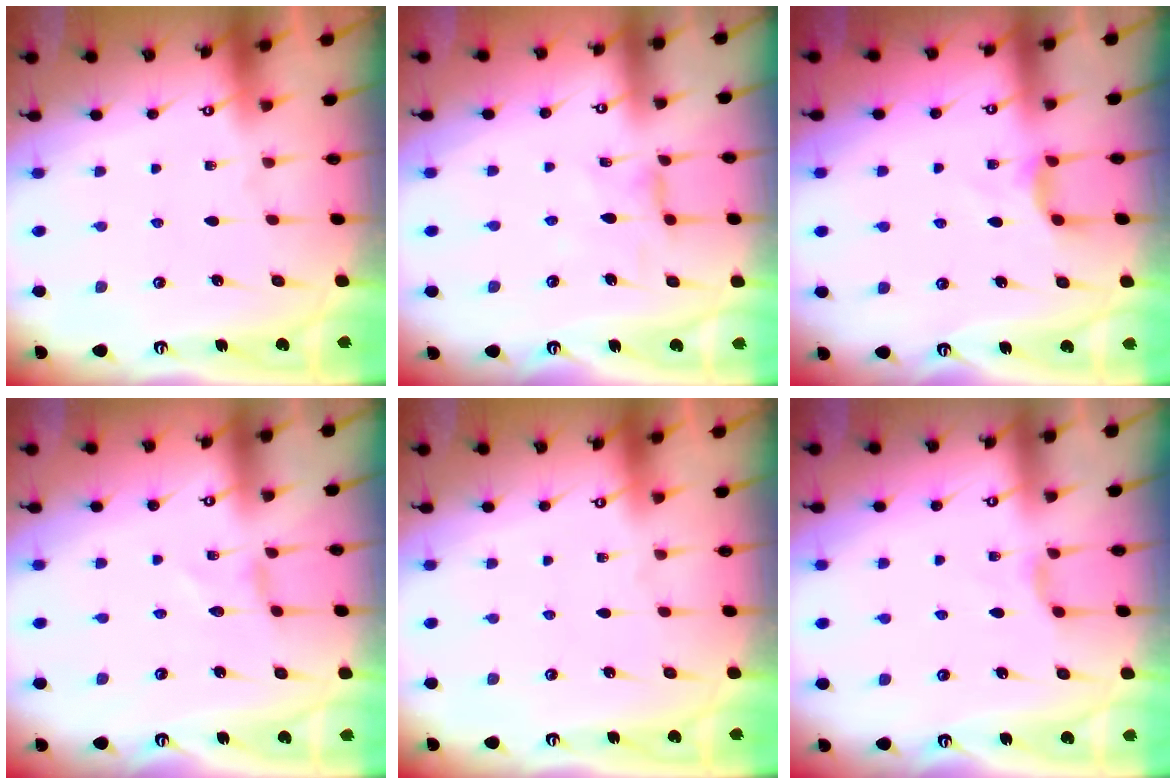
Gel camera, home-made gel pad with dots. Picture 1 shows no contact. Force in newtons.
{"total": 2.1, "press": 2.1, "slide": 0.5}
{"total": 2.8, "press": 2.8, "slide": 0.3}
{"total": 0.0}
{"total": 0.0}
{"total": 2.9, "press": 2.9, "slide": 0.5}